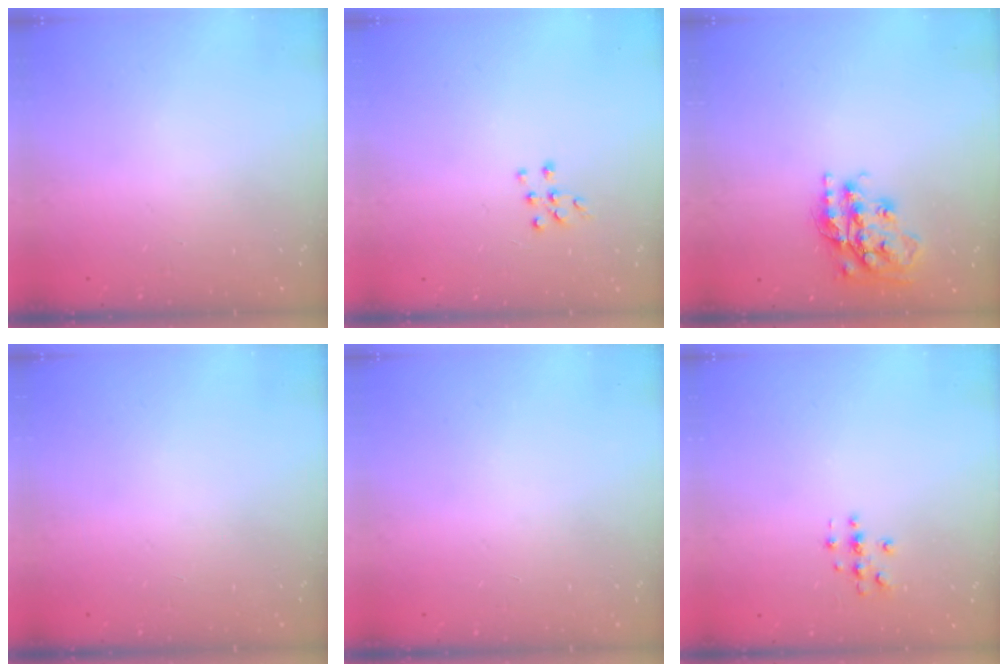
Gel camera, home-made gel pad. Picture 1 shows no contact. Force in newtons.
{"total": 5.6, "press": 5.6, "slide": 0.8}
{"total": 18.7, "press": 18.6, "slide": 1.5}
{"total": 0.0}
{"total": 0.0}
{"total": 2.7, "press": 2.7, "slide": 0.3}